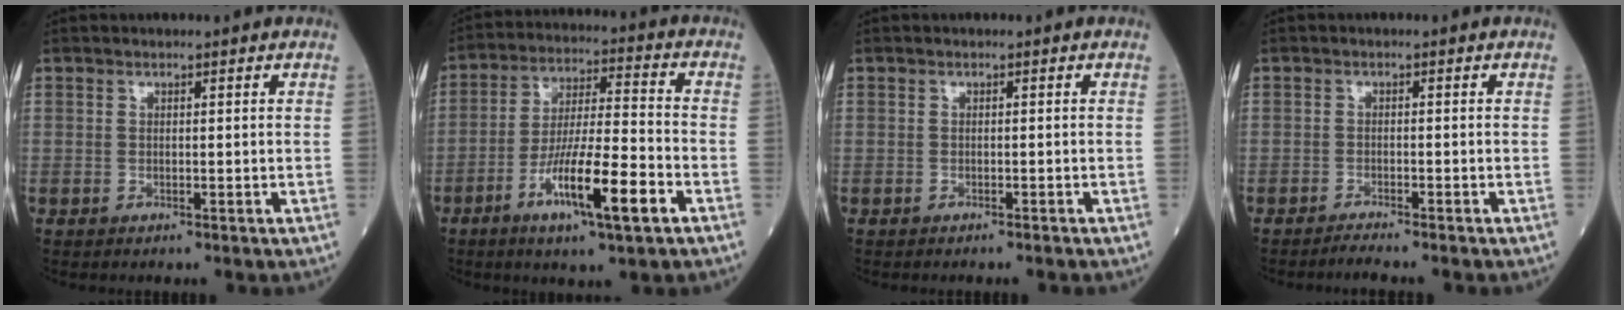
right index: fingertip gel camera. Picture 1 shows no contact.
{"total": 13.2, "force": [-5.9, 1.1, 11.8], "torque": [-0.213, -0.012, -0.105]}
{"total": 1.1, "force": [-1.0, 0.1, 0.3], "torque": [-0.007, -0.001, -0.012]}
{"total": 2.1, "force": [-1.9, -0.4, 0.6], "torque": [-0.015, -0.004, -0.032]}